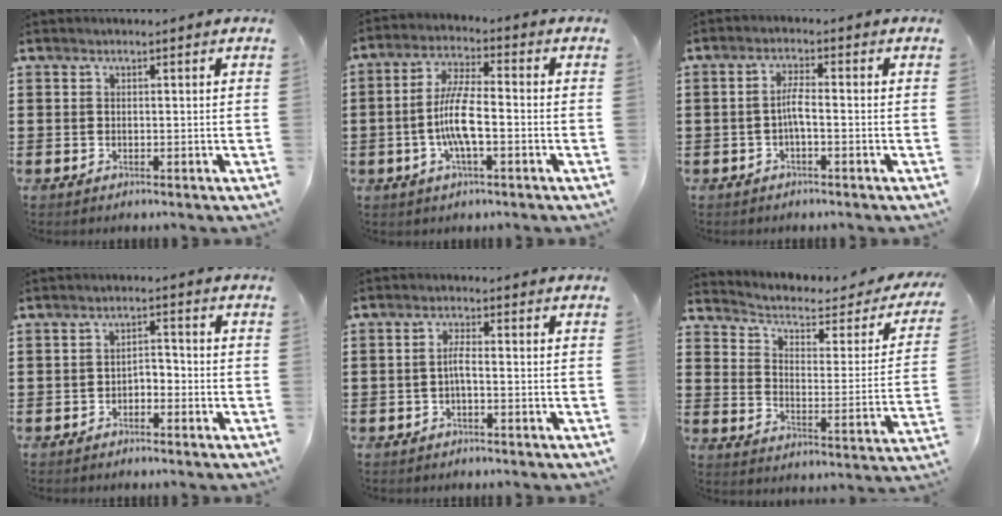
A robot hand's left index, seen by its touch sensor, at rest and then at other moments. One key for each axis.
{"total": 7.9, "fx": -1.7, "fy": 2.5, "fz": 7.4, "tx": -0.168, "ty": -0.005, "tz": -0.041}
{"total": 3.0, "fx": -0.7, "fy": 0.6, "fz": 2.9, "tx": -0.062, "ty": 0.001, "tz": -0.017}
{"total": 2.1, "fx": -1.8, "fy": 0.8, "fz": 0.8, "tx": -0.021, "ty": 0.003, "tz": -0.041}
{"total": 2.4, "fx": -0.7, "fy": 0.9, "fz": 2.2, "tx": -0.049, "ty": 0.002, "tz": -0.017}
{"total": 3.2, "fx": 2.1, "fy": 1.3, "fz": 2.1, "tx": -0.055, "ty": -0.017, "tz": 0.026}